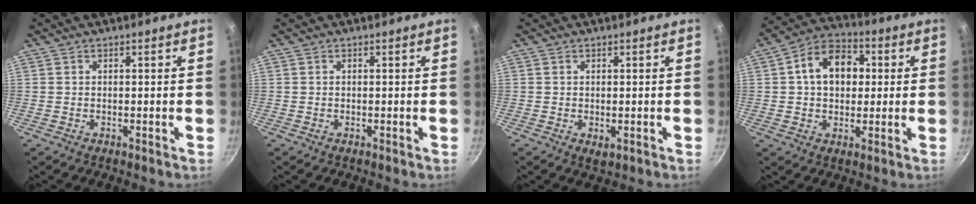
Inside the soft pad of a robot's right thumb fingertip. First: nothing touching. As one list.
[{"total": 0.0}, {"total": 1.4, "force": [-0.2, 0.9, 1.1], "torque": [-0.016, -0.004, 0.000]}, {"total": 12.1, "force": [1.9, 8.8, 8.0], "torque": [-0.089, 0.019, 0.015]}]